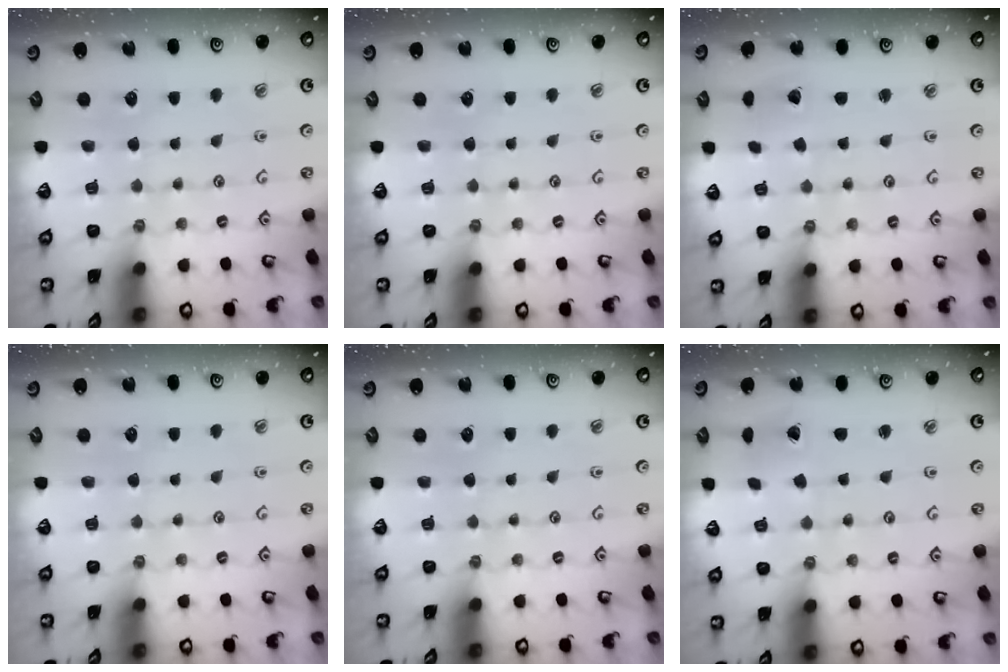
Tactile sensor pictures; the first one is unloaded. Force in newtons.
{"total": 0.0}
{"total": 1.8, "press": 1.8, "slide": 0.2}
{"total": 0.0}
{"total": 0.0}
{"total": 1.2, "press": 1.2, "slide": 0.1}